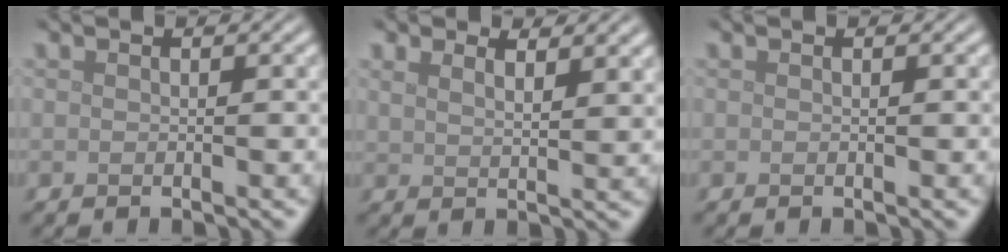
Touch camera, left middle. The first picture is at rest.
{"total": 4.3, "force": [3.2, 1.7, 2.2], "torque": [-0.023, 0.013, 0.032]}
{"total": 0.0}